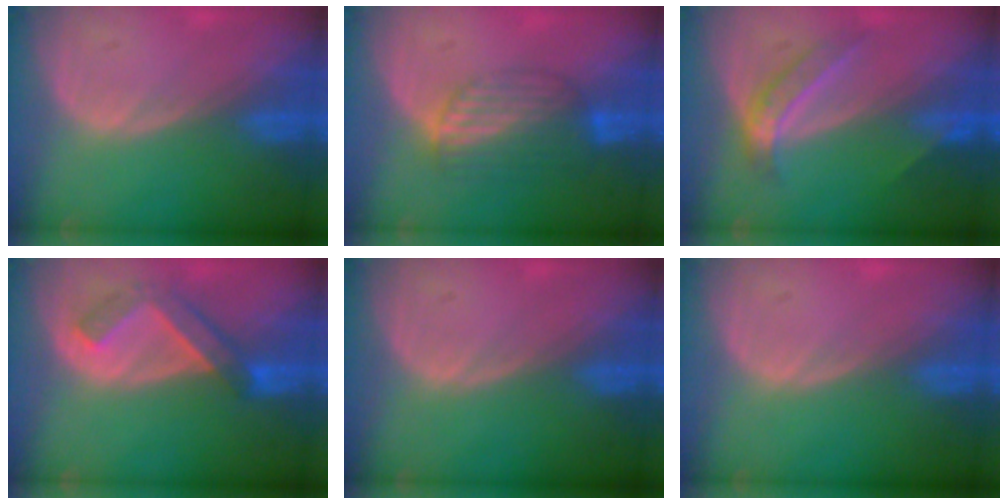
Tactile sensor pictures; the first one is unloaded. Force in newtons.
{"total": 6.8, "press": 6.0, "slide": 3.2}
{"total": 5.4, "press": 4.7, "slide": 2.5}
{"total": 5.3, "press": 5.3, "slide": 0.2}
{"total": 0.0}
{"total": 0.0}